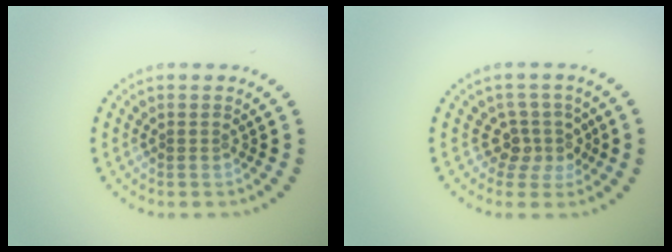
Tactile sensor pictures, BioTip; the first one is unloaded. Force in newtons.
{"total": 2.7, "press": 2.0, "slide": 1.8}